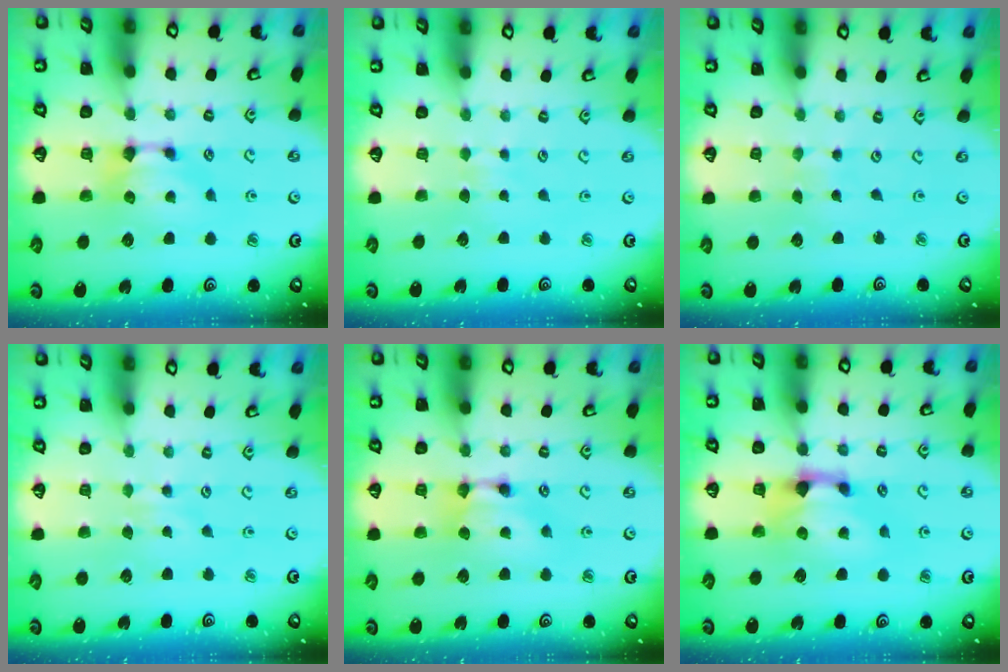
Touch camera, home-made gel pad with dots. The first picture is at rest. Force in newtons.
{"total": 3.5, "press": 3.5, "slide": 0.2}
{"total": 4.8, "press": 4.8, "slide": 0.1}
{"total": 2.4, "press": 2.4, "slide": 0.2}
{"total": 1.8, "press": 1.8, "slide": 0.1}
{"total": 2.3, "press": 1.8, "slide": 1.4}